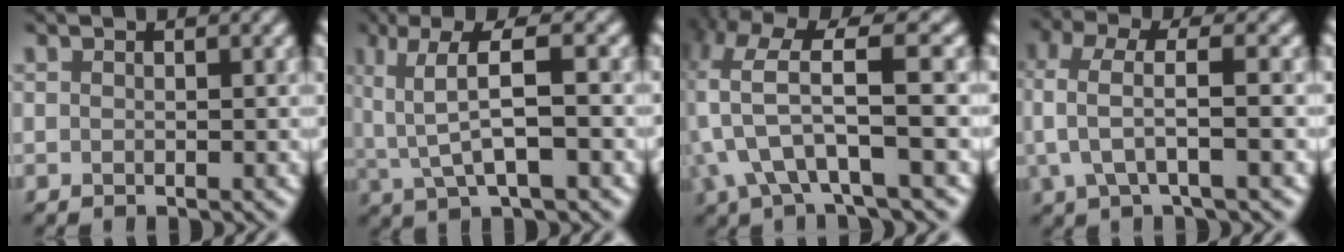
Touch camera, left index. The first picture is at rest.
{"total": 5.6, "force": [0.5, 1.7, 5.3], "torque": [-0.104, 0.009, 0.012]}
{"total": 6.7, "force": [-1.0, 2.3, 6.2], "torque": [-0.126, 0.009, -0.015]}
{"total": 3.8, "force": [0.6, 1.3, 3.5], "torque": [-0.083, 0.008, 0.012]}